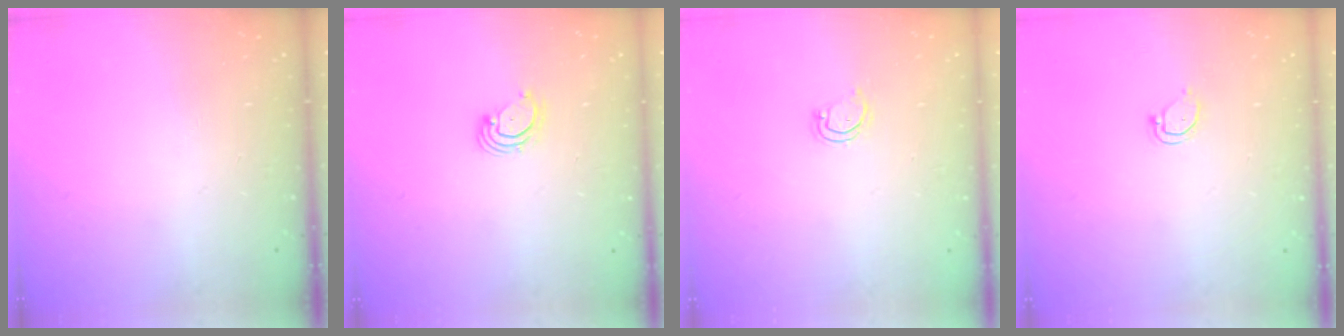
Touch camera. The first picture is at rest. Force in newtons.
{"total": 2.9, "press": 2.9, "slide": 0.4}
{"total": 2.8, "press": 2.8, "slide": 0.3}
{"total": 3.4, "press": 3.4, "slide": 0.2}